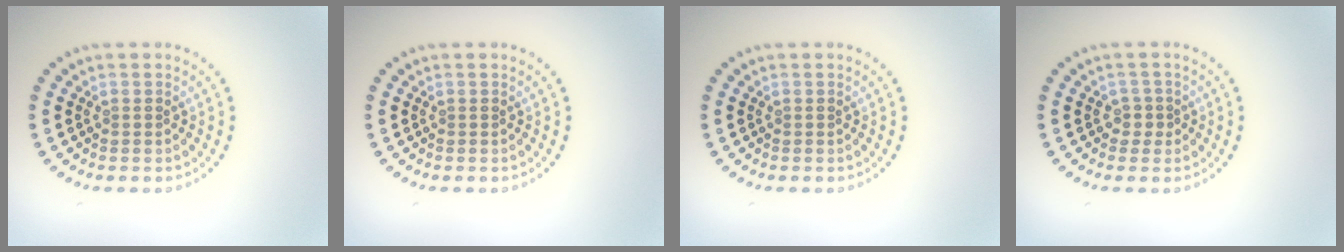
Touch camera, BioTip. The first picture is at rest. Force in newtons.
{"total": 0.0}
{"total": 0.0}
{"total": 1.4, "press": 1.1, "slide": 1.0}